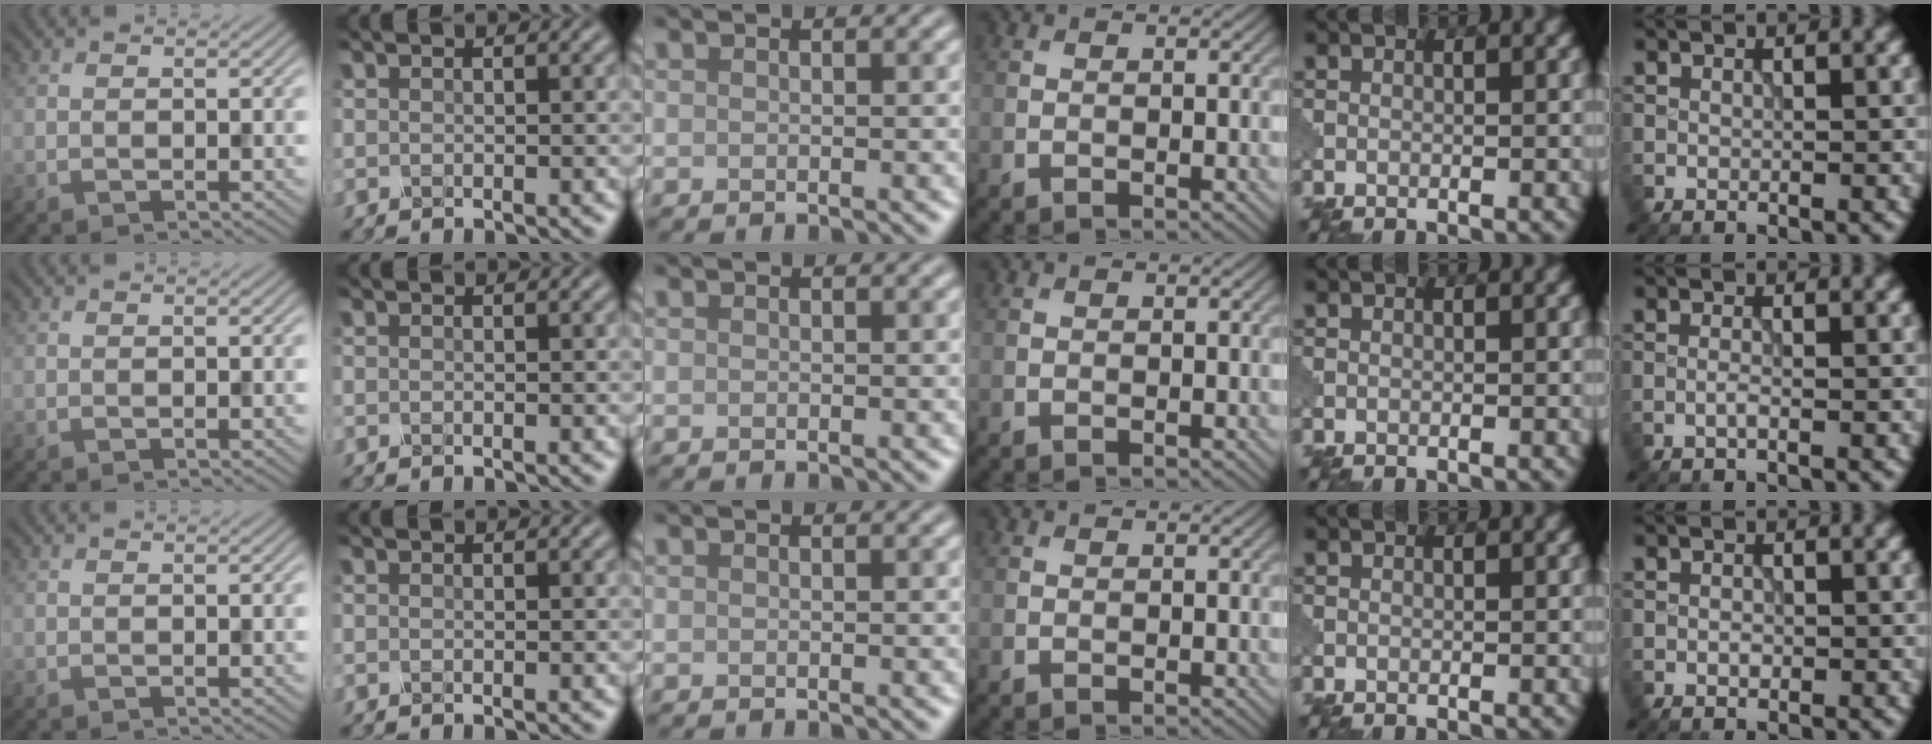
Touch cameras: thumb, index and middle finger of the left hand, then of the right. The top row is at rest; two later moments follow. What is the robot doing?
{"motion": "shake", "object": "sieve"}